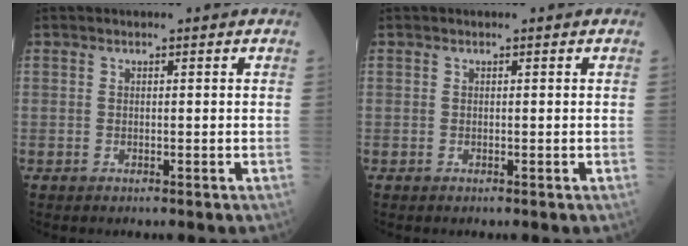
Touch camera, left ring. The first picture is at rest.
{"total": 0.0}